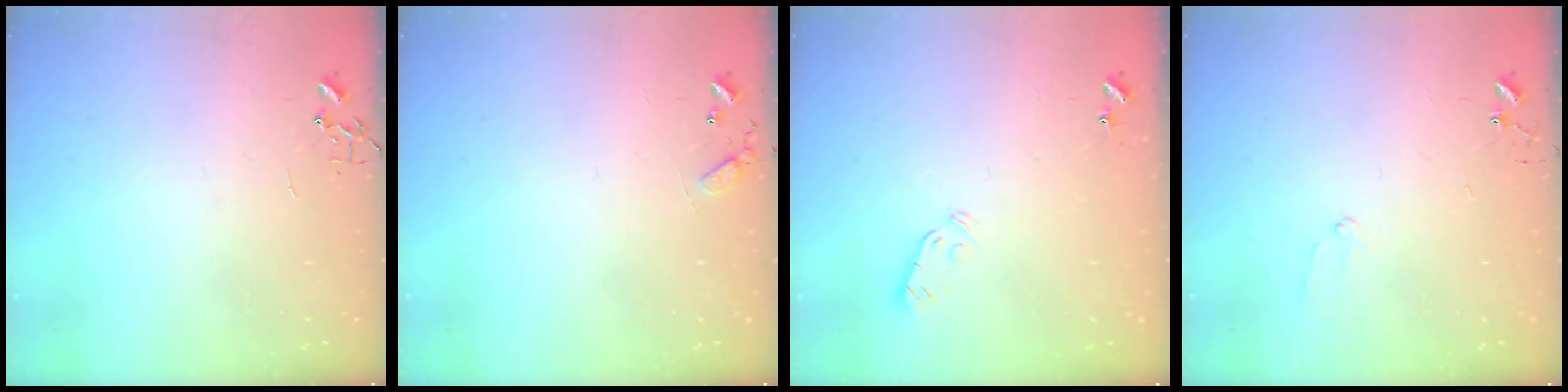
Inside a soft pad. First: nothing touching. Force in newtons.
{"total": 7.7, "press": 7.6, "slide": 0.5}
{"total": 3.9, "press": 3.8, "slide": 0.9}
{"total": 6.6, "press": 6.6, "slide": 0.8}